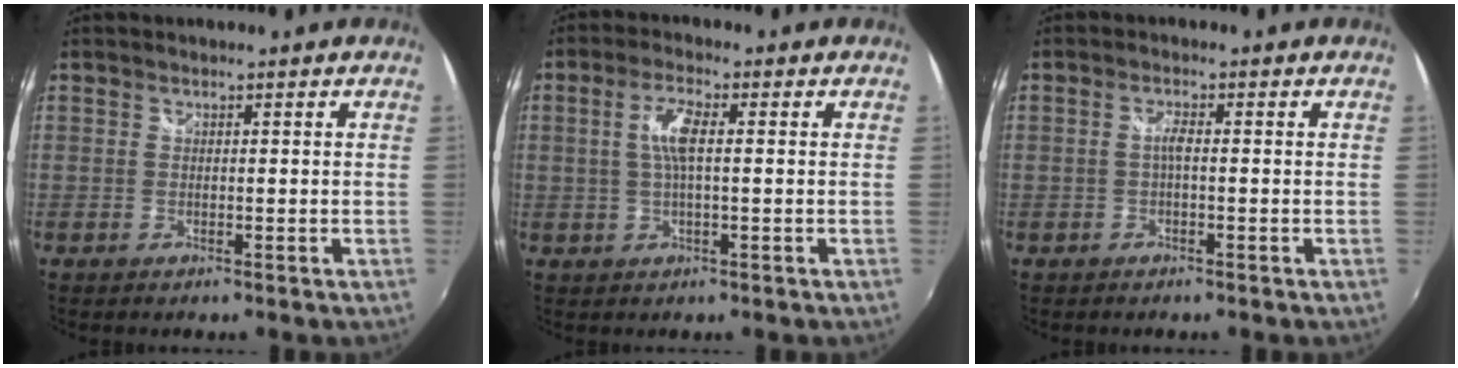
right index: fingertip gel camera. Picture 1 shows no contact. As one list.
[{"total": 5.1, "force": [0.5, 1.2, 5.0], "torque": [-0.096, 0.004, 0.012]}, {"total": 1.6, "force": [-0.3, 0.3, 1.6], "torque": [-0.031, 0.004, -0.008]}]